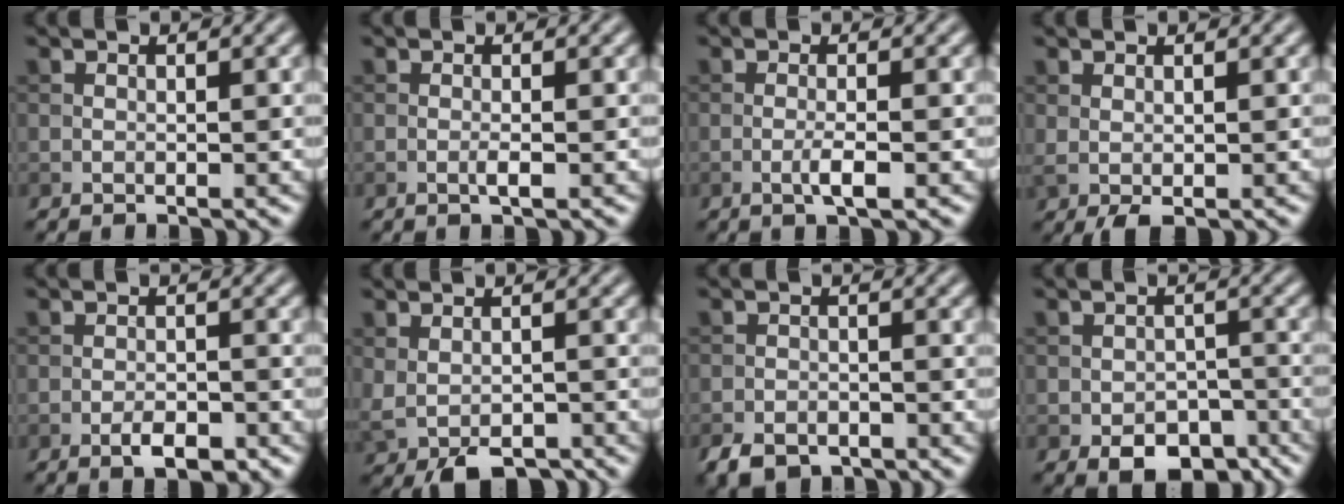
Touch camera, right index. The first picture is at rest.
{"total": 1.0, "force": [-0.3, 0.1, 0.9], "torque": [-0.019, -0.001, -0.008]}
{"total": 2.0, "force": [-0.7, 0.3, 1.9], "torque": [-0.034, 0.001, -0.016]}
{"total": 1.3, "force": [-0.1, 0.3, 1.3], "torque": [-0.026, -0.001, 0.001]}
{"total": 2.7, "force": [-1.6, 1.0, 1.9], "torque": [-0.030, 0.002, -0.027]}
{"total": 4.6, "force": [-2.8, 2.1, 3.0], "torque": [-0.049, -0.022, -0.036]}
{"total": 3.3, "force": [-2.5, 1.6, 1.2], "torque": [-0.018, -0.004, -0.051]}
{"total": 5.7, "force": [-3.6, 3.2, 3.0], "torque": [-0.039, -0.009, -0.050]}